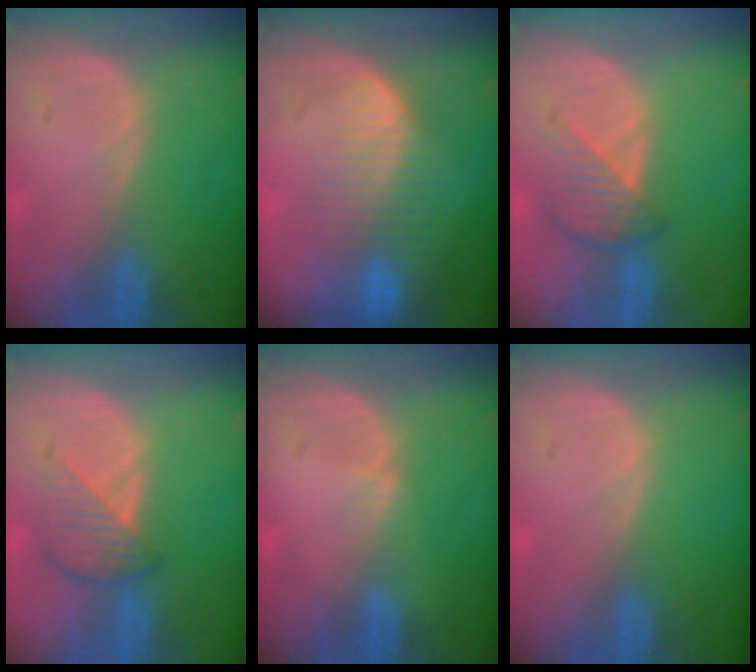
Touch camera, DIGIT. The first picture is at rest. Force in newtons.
{"total": 8.6, "press": 7.4, "slide": 4.4}
{"total": 4.5, "press": 4.2, "slide": 1.7}
{"total": 4.6, "press": 4.3, "slide": 1.7}
{"total": 0.8, "press": 0.8, "slide": 0.2}
{"total": 0.0}